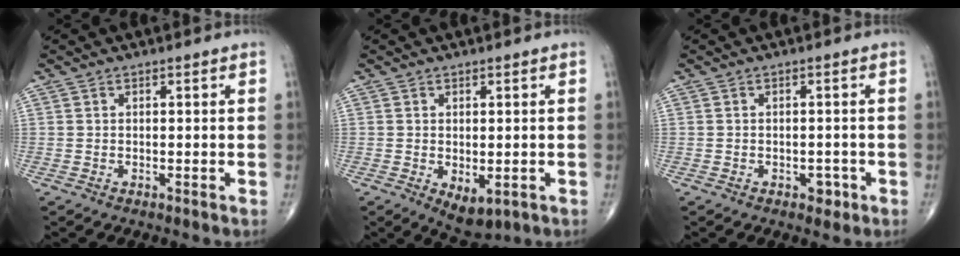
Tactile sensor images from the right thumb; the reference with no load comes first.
{"total": 5.0, "force": [-1.3, 2.7, 4.0], "torque": [-0.051, -0.007, -0.004]}
{"total": 2.0, "force": [-1.0, 1.4, 1.1], "torque": [-0.006, 0.004, -0.010]}